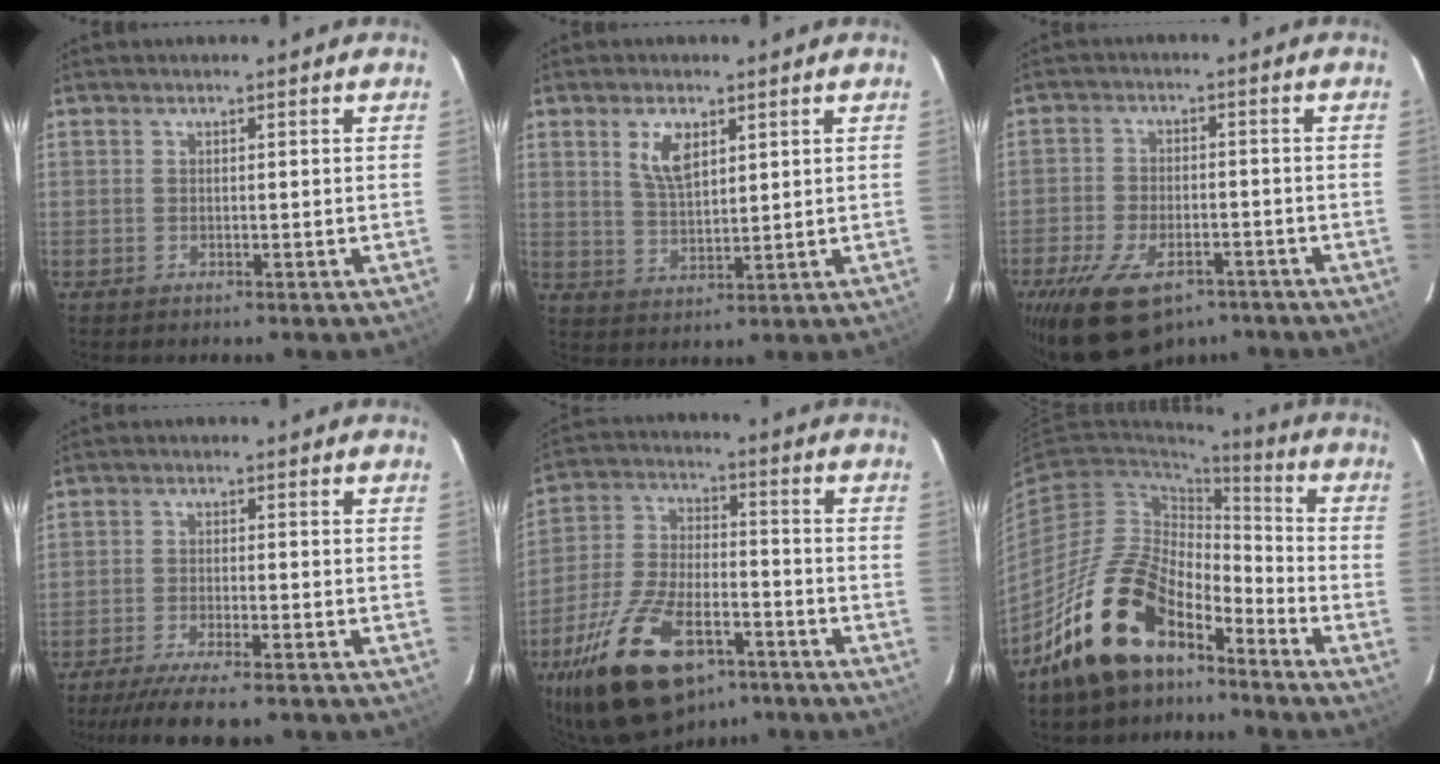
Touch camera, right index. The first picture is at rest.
{"total": 6.2, "force": [2.9, 3.1, 4.6], "torque": [-0.082, 0.003, 0.061]}
{"total": 14.9, "force": [-9.9, 7.2, 8.4], "torque": [-0.188, -0.023, -0.163]}
{"total": 10.5, "force": [-8.8, 1.5, 5.6], "torque": [-0.128, -0.029, -0.145]}
{"total": 22.2, "force": [-13.6, 10.6, 14.0], "torque": [-0.286, -0.013, -0.229]}
{"total": 16.6, "force": [-12.0, 7.6, 8.7], "torque": [-0.165, 0.024, -0.209]}